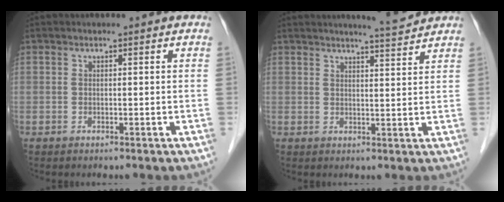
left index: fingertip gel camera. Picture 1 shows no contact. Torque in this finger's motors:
{"motor_torque": [0.52, -0.60, 0.11, 0.03]}